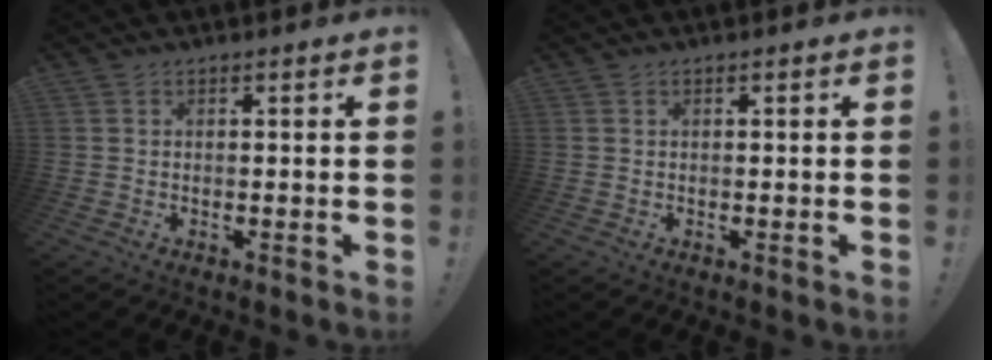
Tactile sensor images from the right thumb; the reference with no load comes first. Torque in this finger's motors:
{"motor_torque": [-0.22, -0.03, -0.15, 0.11, -0.03]}